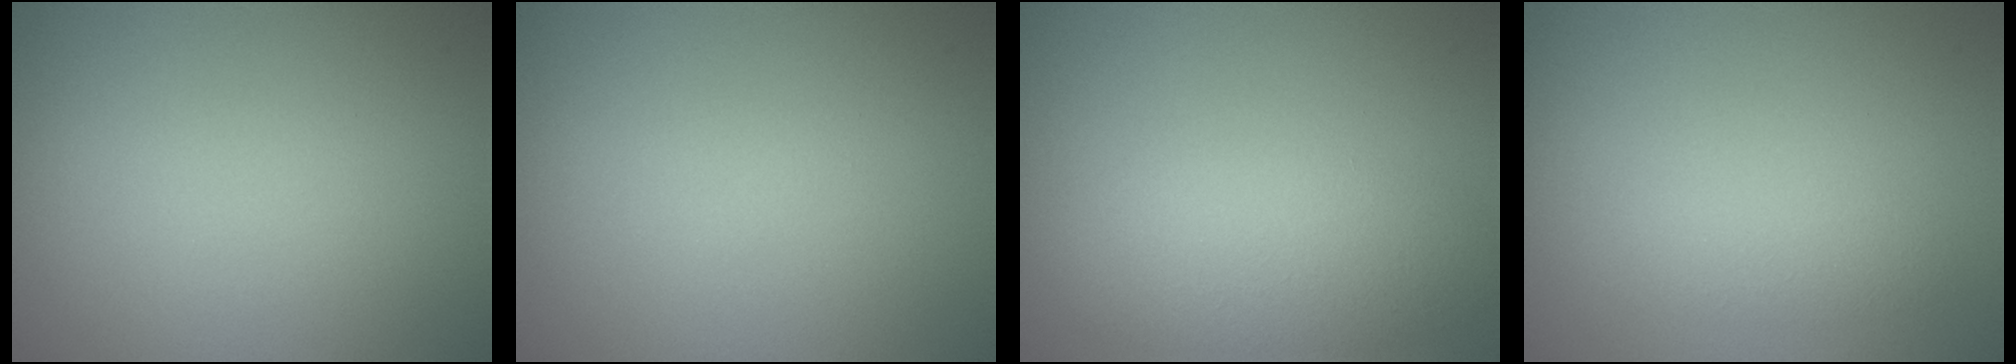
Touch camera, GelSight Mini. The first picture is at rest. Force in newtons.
{"total": 0.0}
{"total": 5.0, "press": 5.0, "slide": 0.3}
{"total": 1.7, "press": 1.7, "slide": 0.1}